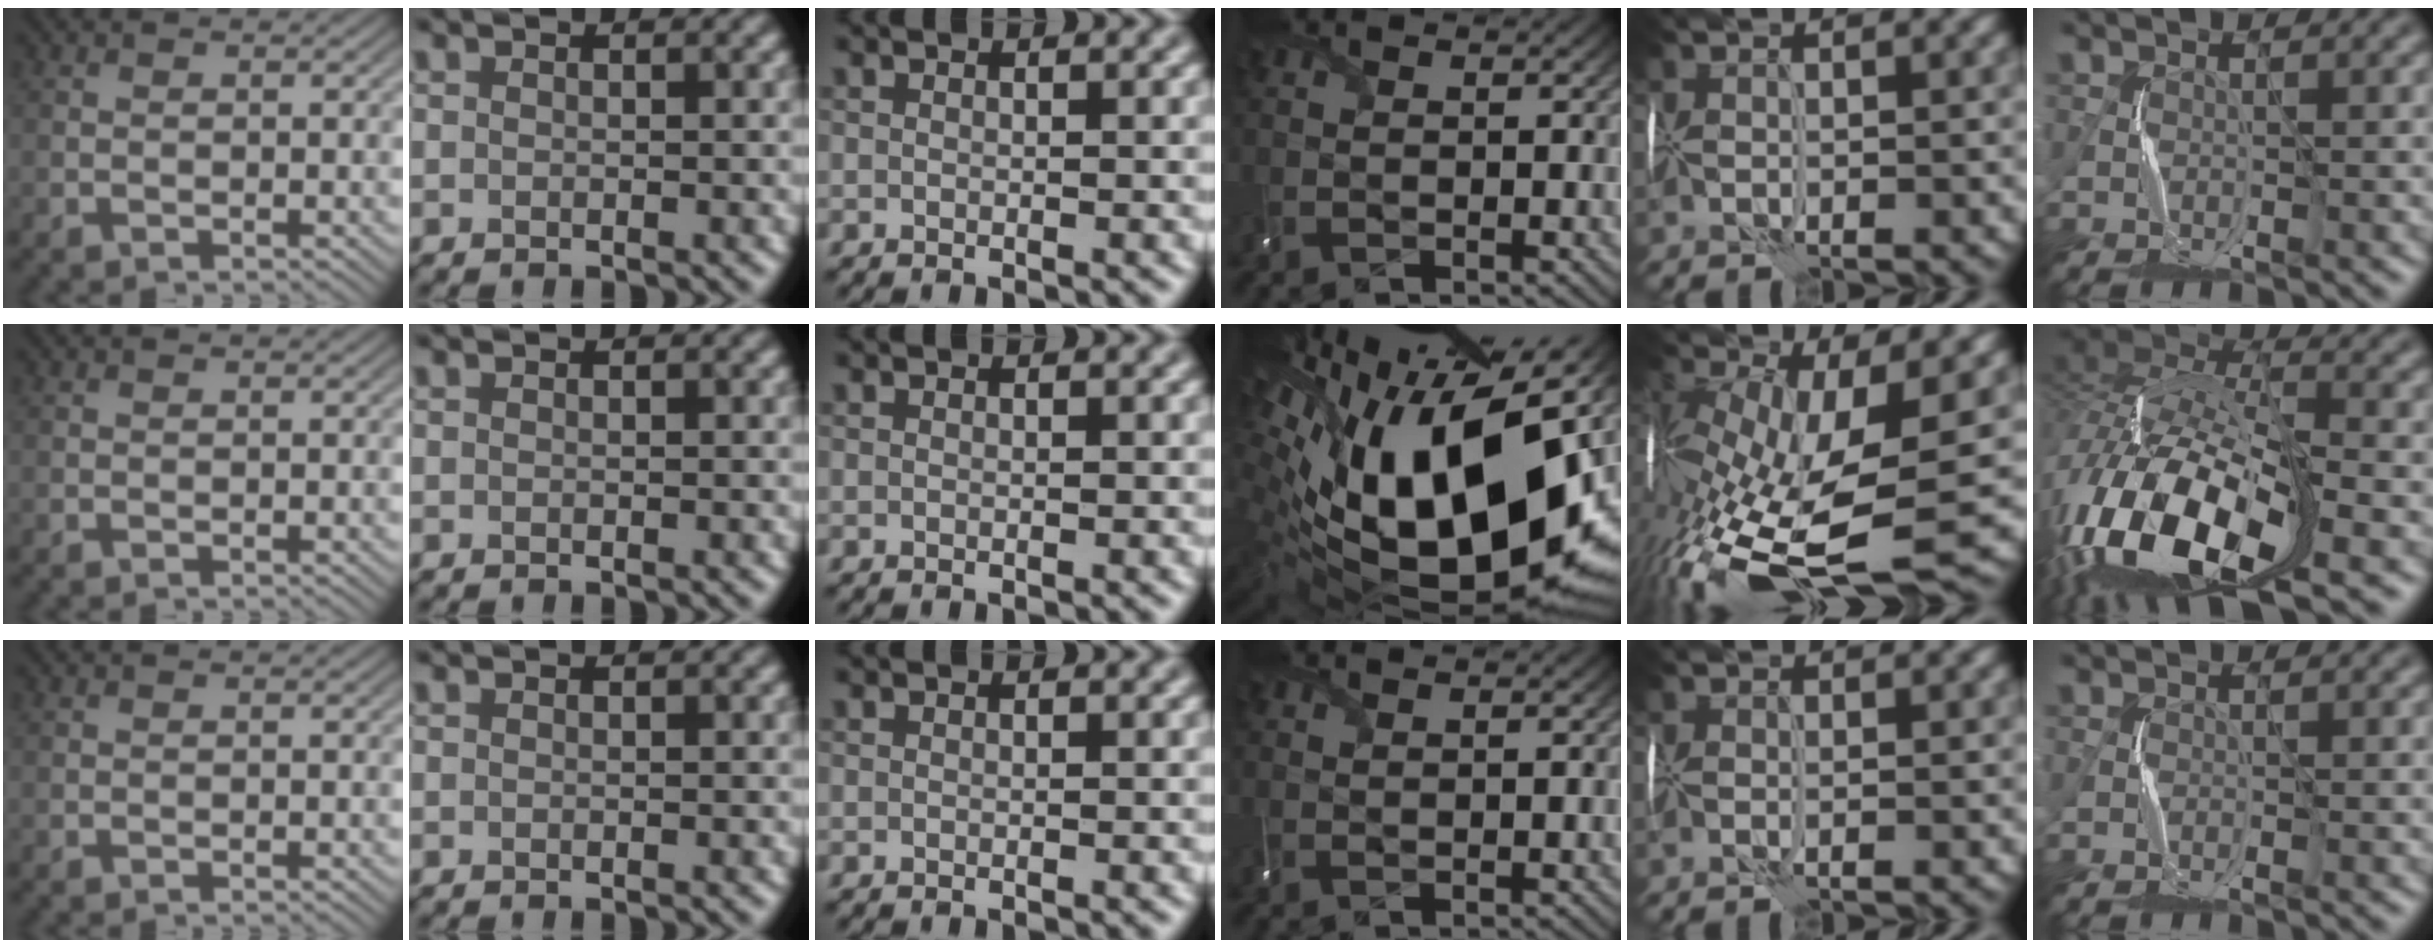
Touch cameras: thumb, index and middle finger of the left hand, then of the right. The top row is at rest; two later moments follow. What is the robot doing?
{"motion": "wrap", "object": "scarf"}